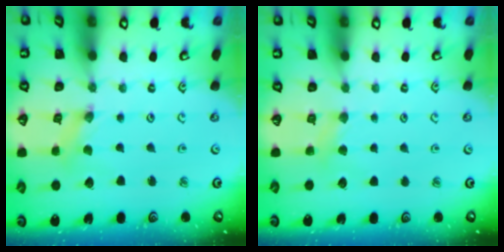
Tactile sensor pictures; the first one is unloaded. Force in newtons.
{"total": 2.8, "press": 2.8, "slide": 0.6}